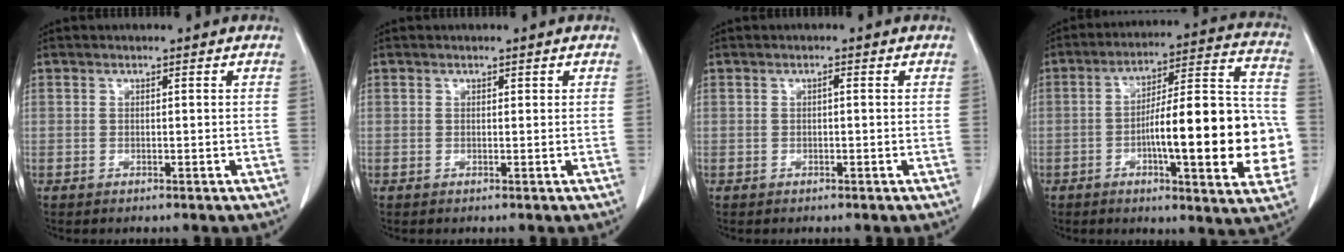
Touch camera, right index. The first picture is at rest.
{"total": 0.0}
{"total": 0.5, "force": [0.0, 0.1, 0.5], "torque": [-0.010, 0.002, 0.000]}
{"total": 21.7, "force": [-3.9, 4.0, 21.0], "torque": [-0.251, 0.028, -0.049]}